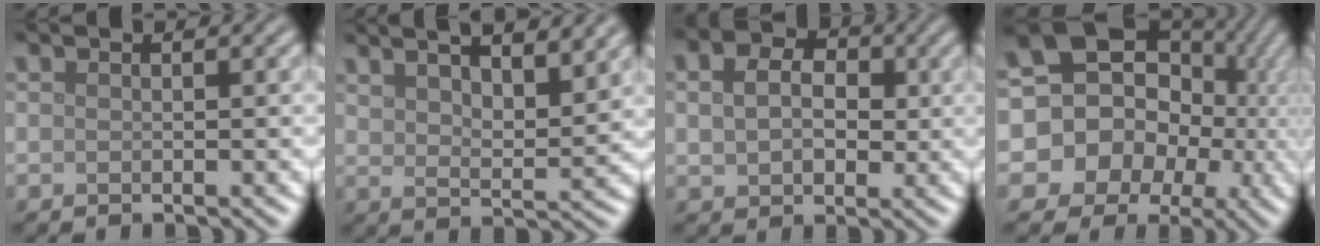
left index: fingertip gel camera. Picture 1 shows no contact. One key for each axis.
{"total": 10.0, "fx": 6.2, "fy": 3.8, "fz": 6.9, "tx": -0.084, "ty": 0.020, "tz": 0.072}
{"total": 6.0, "fx": 1.3, "fy": 4.6, "fz": 3.6, "tx": -0.068, "ty": 0.016, "tz": 0.000}
{"total": 18.2, "fx": 1.2, "fy": 16.8, "fz": 6.9, "tx": -0.166, "ty": 0.028, "tz": -0.004}